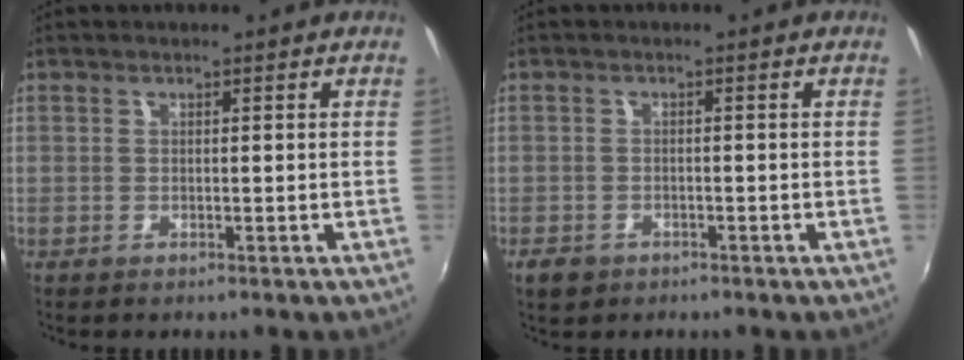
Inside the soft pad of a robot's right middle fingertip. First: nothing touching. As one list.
[{"total": 3.1, "force": [-1.9, 2.2, 1.2], "torque": [-0.031, -0.003, -0.031]}]